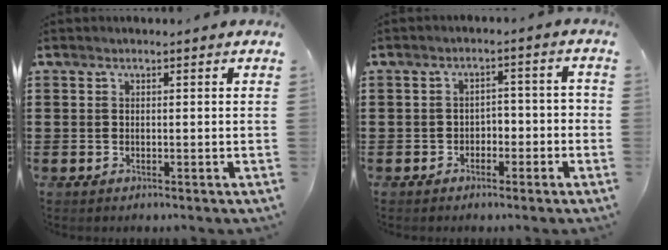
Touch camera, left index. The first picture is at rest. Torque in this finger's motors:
{"motor_torque": [0.04, 0.14, 0.20, 0.00]}